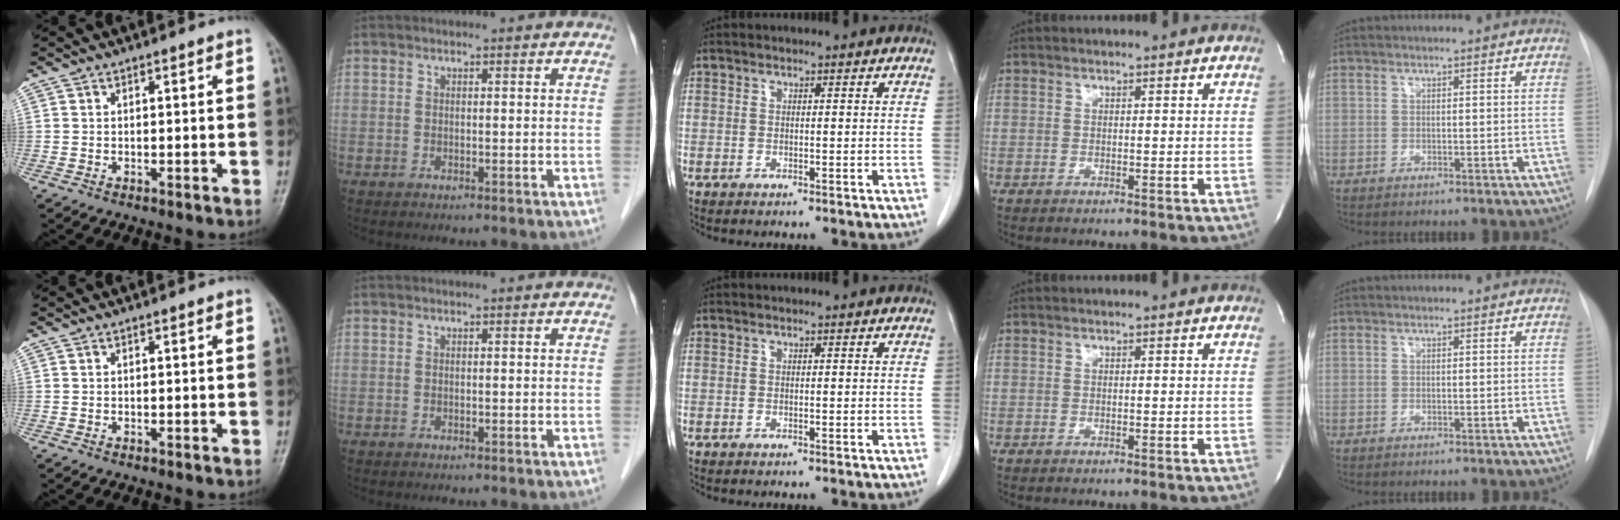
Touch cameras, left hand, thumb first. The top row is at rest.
{}